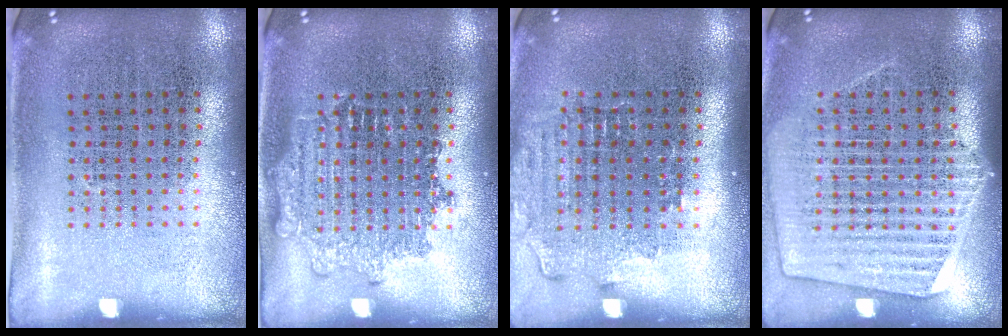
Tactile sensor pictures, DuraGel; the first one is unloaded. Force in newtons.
{"total": 2.2, "press": 2.2, "slide": 0.5}
{"total": 1.5, "press": 1.3, "slide": 0.7}
{"total": 1.6, "press": 1.4, "slide": 0.7}